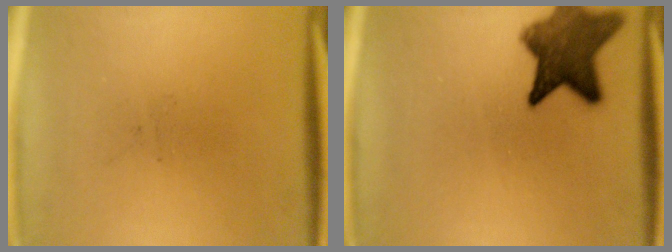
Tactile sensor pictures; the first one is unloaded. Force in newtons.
{"total": 9.7}